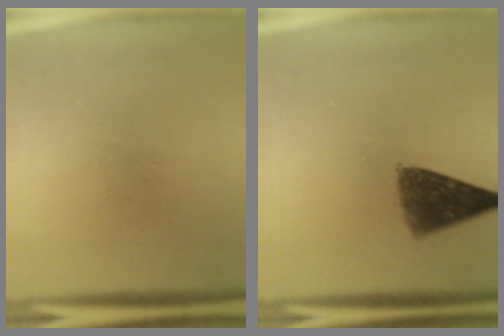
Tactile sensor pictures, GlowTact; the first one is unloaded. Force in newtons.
{"total": 8.2}